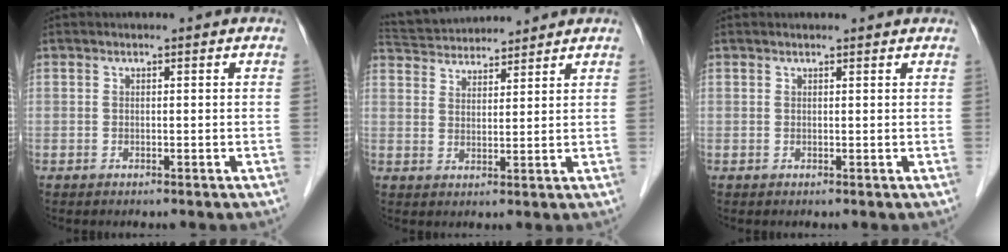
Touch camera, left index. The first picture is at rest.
{"total": 10.0, "force": [9.6, 1.5, 2.3], "torque": [-0.049, 0.034, 0.159]}
{"total": 2.1, "force": [2.1, 0.3, 0.5], "torque": [-0.013, 0.014, 0.023]}